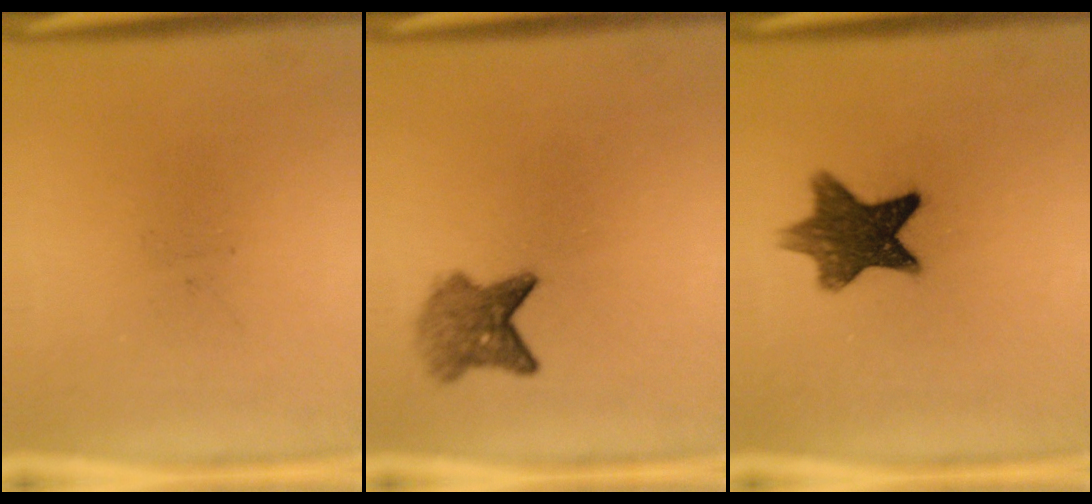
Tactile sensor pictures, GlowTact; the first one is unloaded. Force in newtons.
{"total": 4.5}
{"total": 10.0}